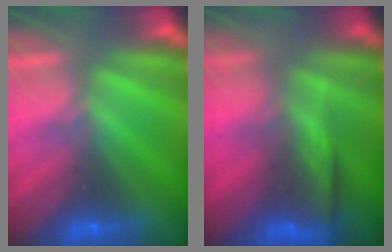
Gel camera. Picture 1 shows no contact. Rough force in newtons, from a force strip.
{"total": 8.1}